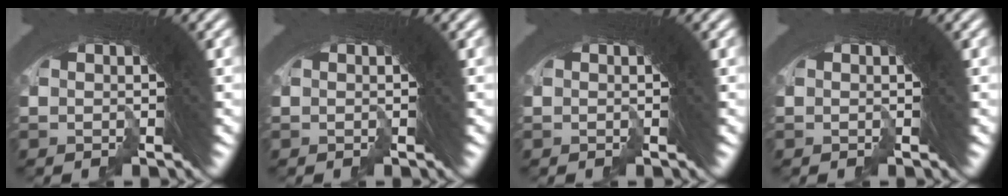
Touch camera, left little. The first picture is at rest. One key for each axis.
{"total": 0.0}
{"total": 0.0}
{"total": 0.0}